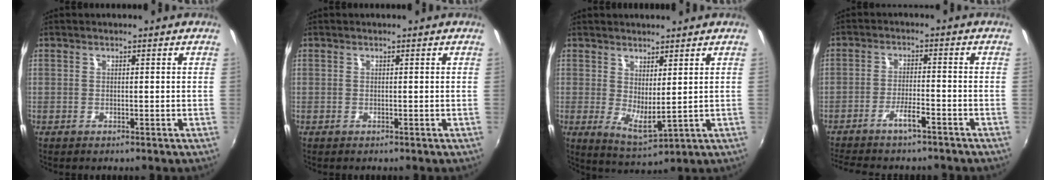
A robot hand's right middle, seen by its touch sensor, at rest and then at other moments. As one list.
[{"total": 0.0}, {"total": 5.6, "force": [2.2, 1.9, 4.9], "torque": [-0.082, -0.020, 0.041]}, {"total": 7.0, "force": [-5.9, 1.0, 3.7], "torque": [-0.089, -0.001, -0.099]}]